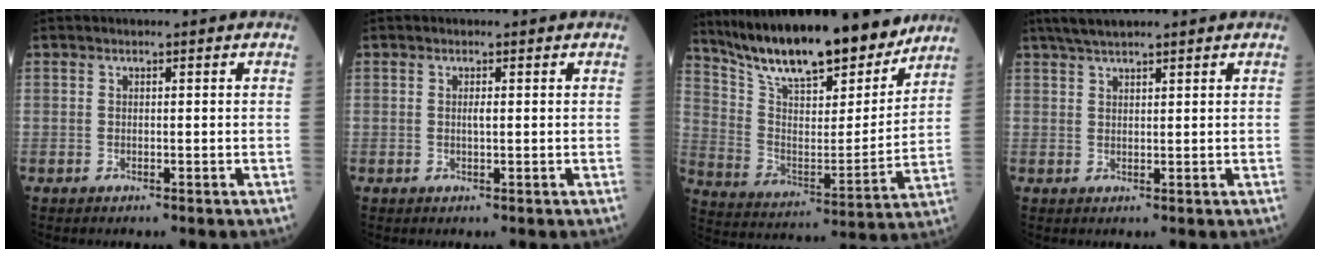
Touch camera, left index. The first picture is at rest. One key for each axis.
{"total": 0.7, "fx": 0.2, "fy": 0.1, "fz": 0.7, "tx": -0.019, "ty": -0.001, "tz": 0.004}
{"total": 21.4, "fx": 18.3, "fy": 4.6, "fz": 10.2, "tx": -0.175, "ty": -0.015, "tz": 0.300}
{"total": 5.1, "fx": 4.3, "fy": 0.3, "fz": 2.8, "tx": -0.050, "ty": 0.032, "tz": 0.078}